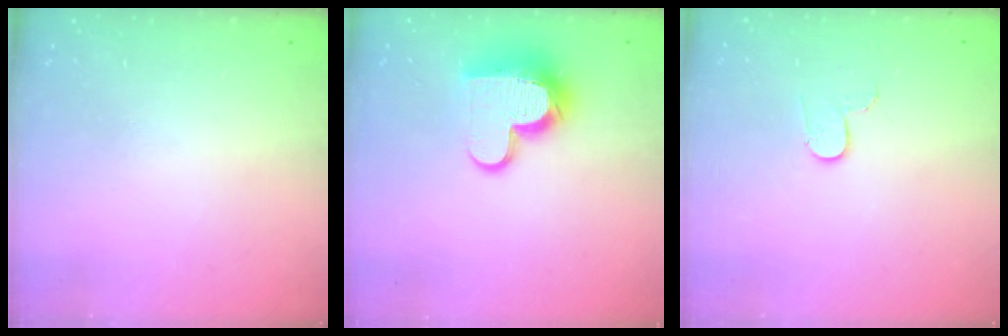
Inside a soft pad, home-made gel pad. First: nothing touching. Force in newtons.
{"total": 13.0, "press": 13.0, "slide": 1.2}
{"total": 3.3, "press": 3.3, "slide": 0.3}